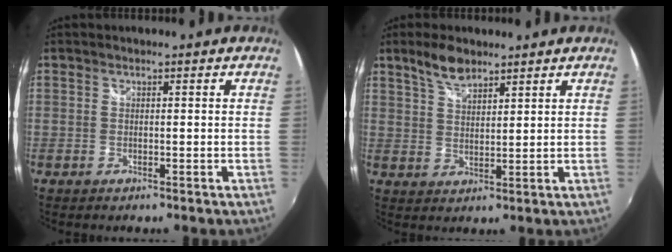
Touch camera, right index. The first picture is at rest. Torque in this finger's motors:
{"motor_torque": [0.03, 0.03, 0.12, 0.05]}